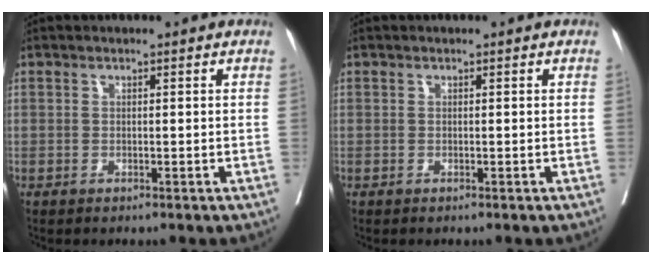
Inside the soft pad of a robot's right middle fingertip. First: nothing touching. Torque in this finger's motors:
{"motor_torque": [-0.35, 0.00, -0.01, 0.00]}